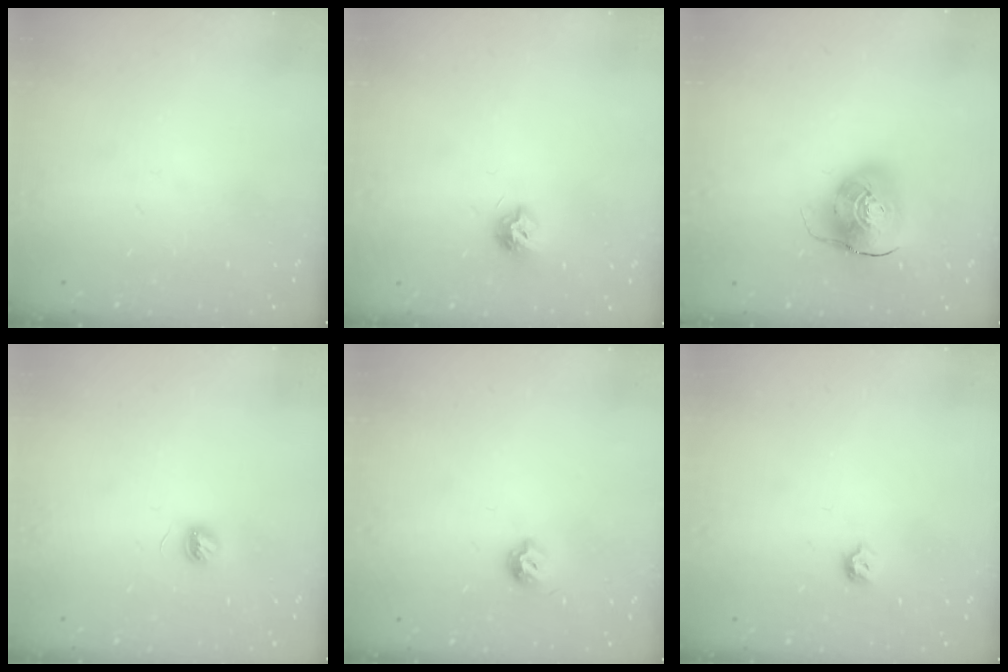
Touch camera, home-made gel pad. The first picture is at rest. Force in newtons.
{"total": 7.1, "press": 7.1, "slide": 0.2}
{"total": 11.4, "press": 11.3, "slide": 1.8}
{"total": 4.0, "press": 3.9, "slide": 0.5}
{"total": 5.5, "press": 5.4, "slide": 0.9}
{"total": 4.4, "press": 4.3, "slide": 0.8}